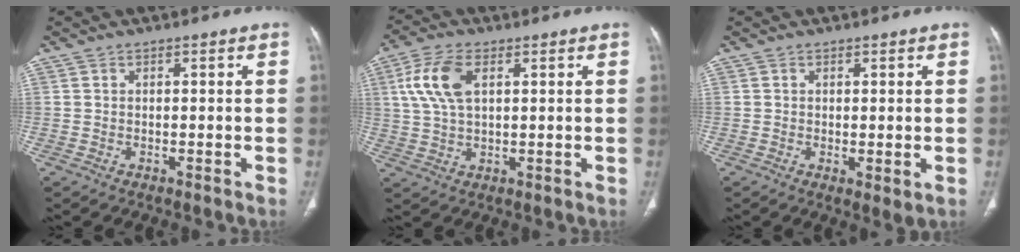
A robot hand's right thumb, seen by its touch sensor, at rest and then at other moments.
{"total": 8.9, "force": [2.7, 4.6, 7.0], "torque": [-0.154, 0.006, 0.053]}
{"total": 2.3, "force": [-0.1, 0.8, 2.2], "torque": [-0.038, -0.012, -0.002]}